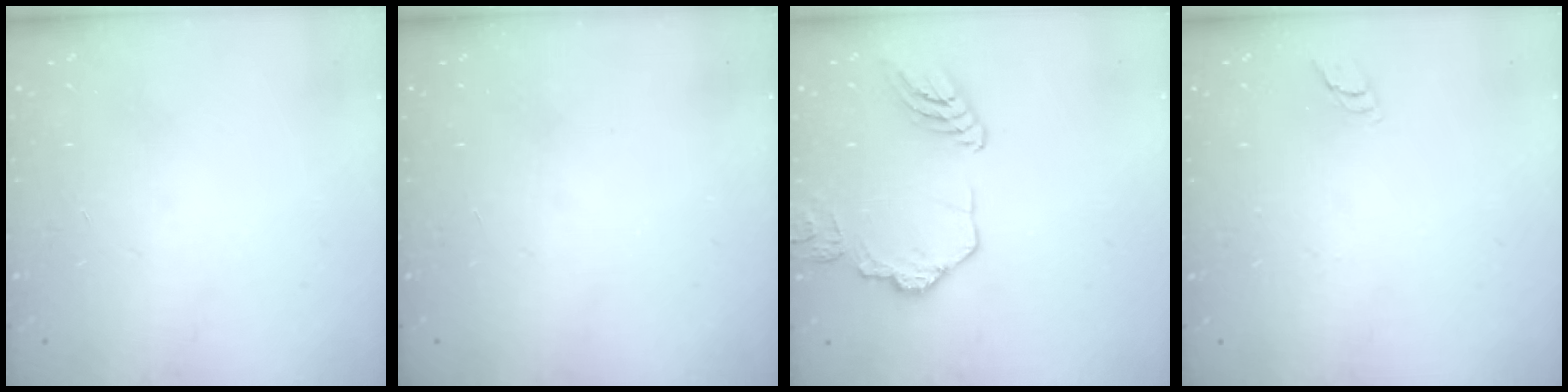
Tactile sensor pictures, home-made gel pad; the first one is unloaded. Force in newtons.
{"total": 0.0}
{"total": 13.9, "press": 13.8, "slide": 1.2}
{"total": 4.8, "press": 4.7, "slide": 0.4}